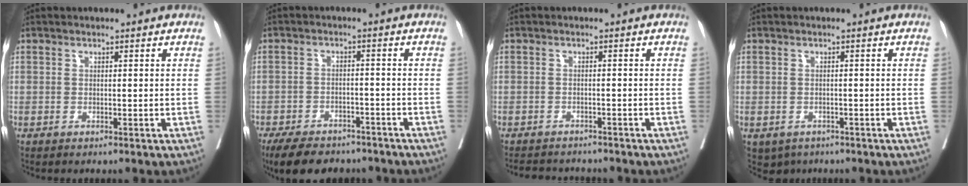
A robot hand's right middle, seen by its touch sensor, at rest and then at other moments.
{"total": 12.6, "force": [-10.3, 5.0, 5.2], "torque": [-0.095, -0.007, -0.148]}
{"total": 6.6, "force": [-6.3, 1.4, 1.5], "torque": [-0.023, -0.004, -0.086]}
{"total": 3.5, "force": [-2.2, 2.5, 1.0], "torque": [-0.014, -0.001, -0.028]}